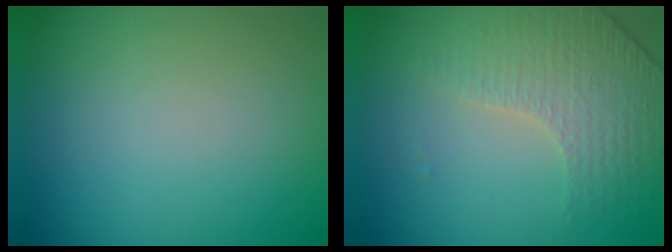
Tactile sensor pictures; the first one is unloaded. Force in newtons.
{"total": 4.4, "press": 3.1, "slide": 3.2}